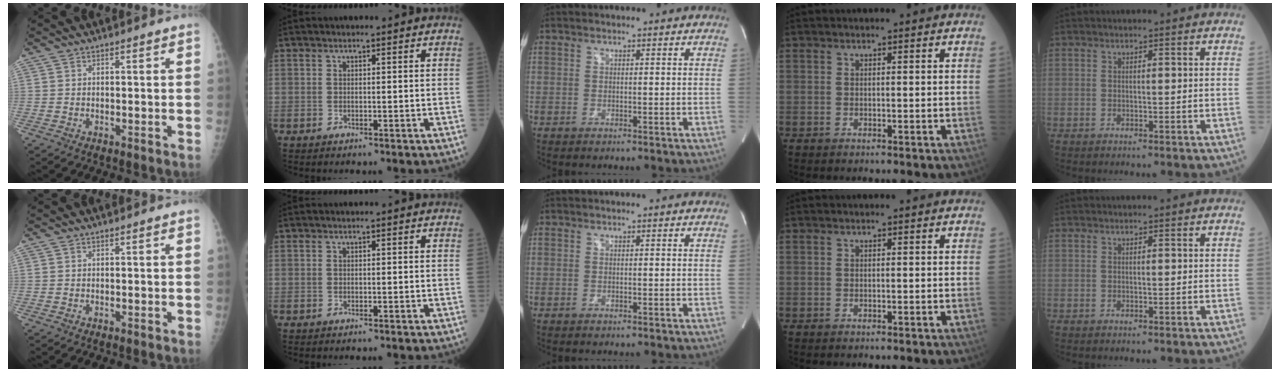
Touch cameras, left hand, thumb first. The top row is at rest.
{}